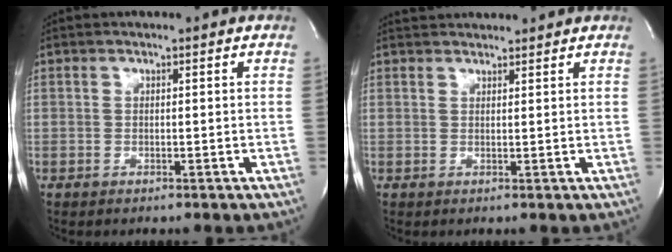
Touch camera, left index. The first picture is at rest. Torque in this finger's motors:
{"motor_torque": [0.00, -0.30, 0.06, 0.01]}